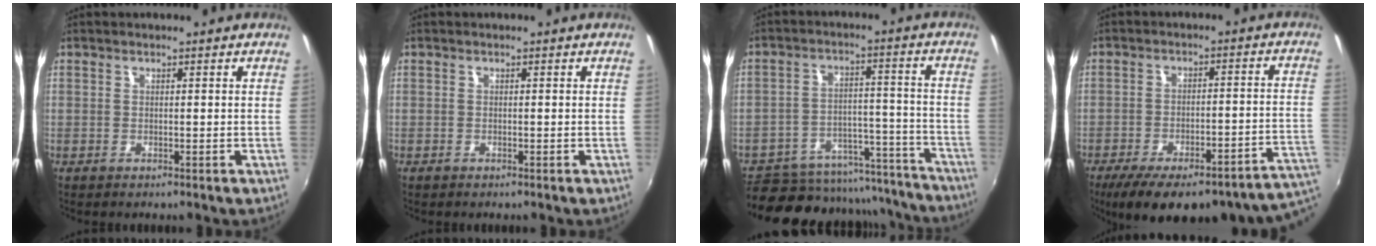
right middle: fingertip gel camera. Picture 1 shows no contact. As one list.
[{"total": 0.6, "force": [-0.5, 0.4, 0.2], "torque": [-0.005, -0.003, -0.011]}, {"total": 20.3, "force": [-17.0, 9.4, 6.0], "torque": [-0.125, 0.045, -0.209]}, {"total": 20.7, "force": [-14.4, 5.4, 13.9], "torque": [-0.180, -0.028, -0.183]}]